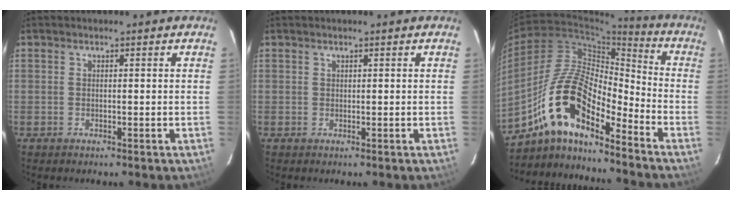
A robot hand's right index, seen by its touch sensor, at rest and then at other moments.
{"total": 0.0}
{"total": 16.1, "force": [-10.7, 4.9, 11.0], "torque": [-0.207, 0.011, -0.212]}